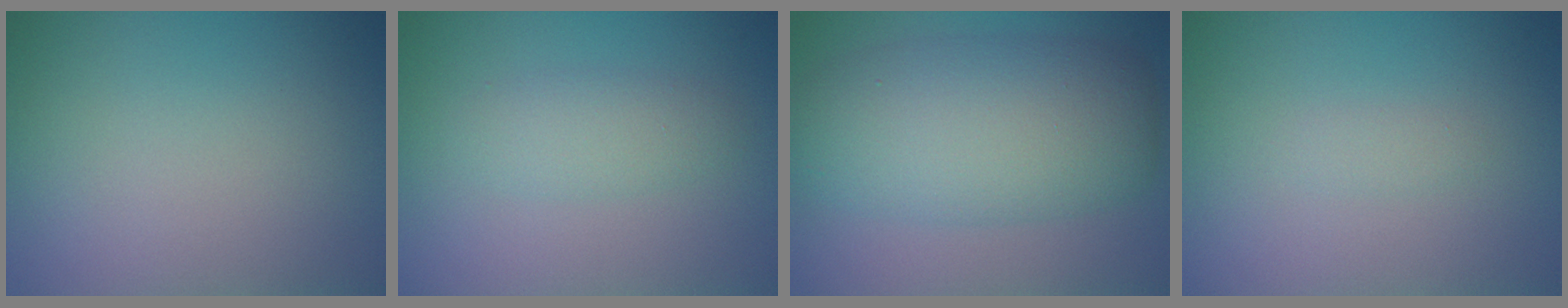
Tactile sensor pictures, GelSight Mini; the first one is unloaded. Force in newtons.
{"total": 2.0, "press": 2.0, "slide": 0.0}
{"total": 7.9, "press": 7.9, "slide": 0.4}
{"total": 0.6, "press": 0.6, "slide": 0.0}